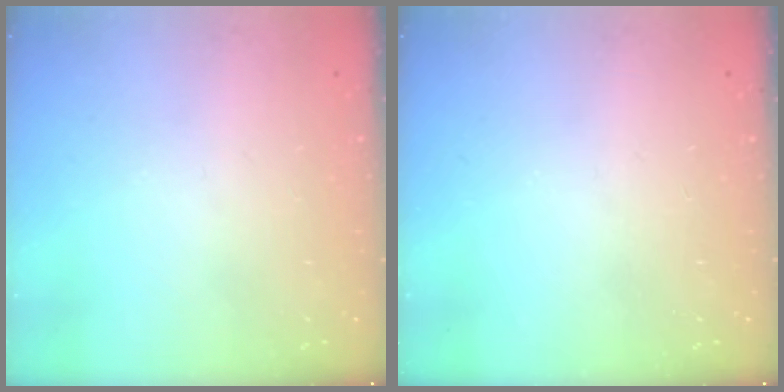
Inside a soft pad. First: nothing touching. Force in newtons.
{"total": 0.0}